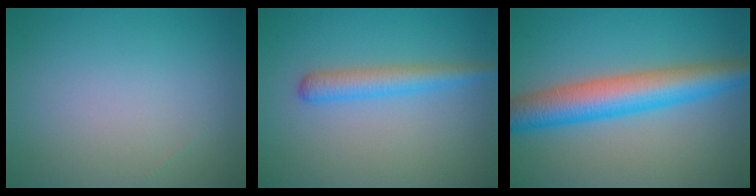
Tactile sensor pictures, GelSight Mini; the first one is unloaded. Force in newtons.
{"total": 2.8, "press": 2.8, "slide": 0.1}
{"total": 7.2, "press": 7.2, "slide": 0.1}